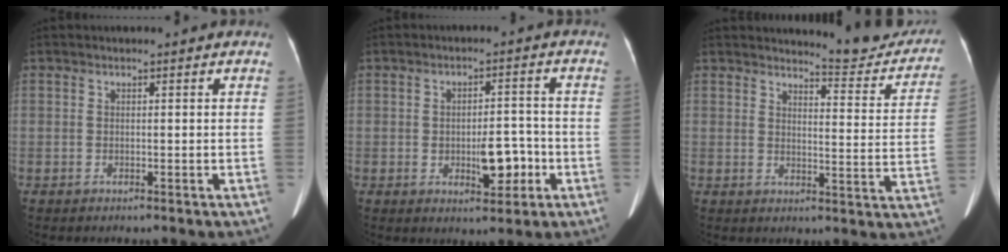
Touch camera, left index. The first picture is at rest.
{"total": 5.7, "force": [-1.6, 2.6, 4.8], "torque": [-0.068, 0.004, -0.017]}
{"total": 11.1, "force": [10.8, 1.4, 2.1], "torque": [-0.007, -0.045, 0.114]}